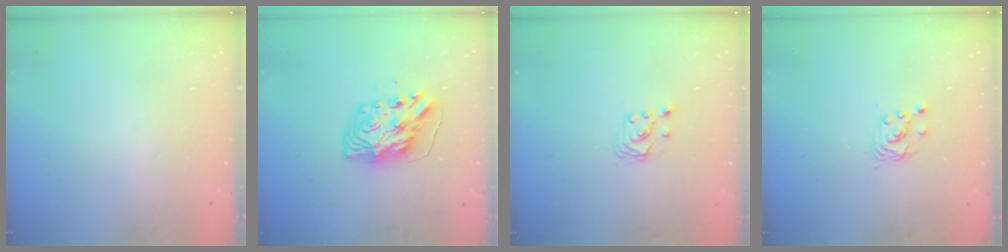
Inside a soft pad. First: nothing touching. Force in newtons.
{"total": 9.9, "press": 9.9, "slide": 0.8}
{"total": 2.5, "press": 2.5, "slide": 0.3}
{"total": 2.8, "press": 2.8, "slide": 0.1}